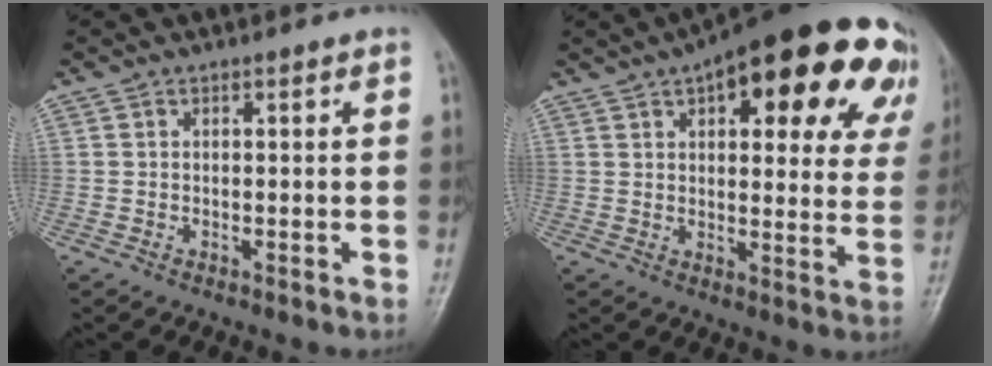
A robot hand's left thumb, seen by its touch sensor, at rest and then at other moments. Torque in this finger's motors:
{"motor_torque": [0.78, 0.73, 1.84, -0.93, 0.29]}